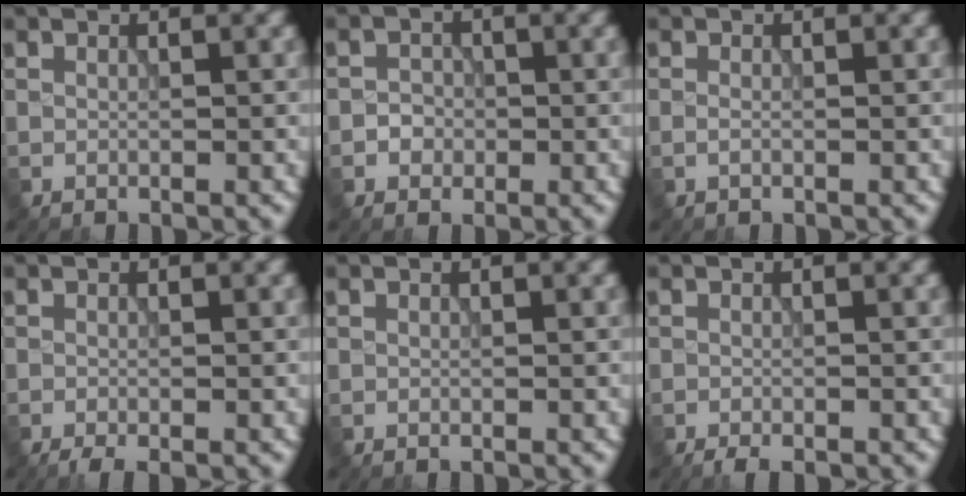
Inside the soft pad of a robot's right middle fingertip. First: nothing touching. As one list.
[{"total": 1.6, "force": [-0.5, 1.4, 0.5], "torque": [-0.001, 0.002, -0.011]}, {"total": 0.6, "force": [-0.2, 0.2, 0.5], "torque": [-0.013, -0.001, -0.007]}, {"total": 1.4, "force": [-1.0, 0.2, 0.9], "torque": [-0.016, -0.006, -0.021]}, {"total": 0.0}, {"total": 1.4, "force": [-1.1, 0.3, 0.7], "torque": [-0.011, -0.002, -0.018]}]